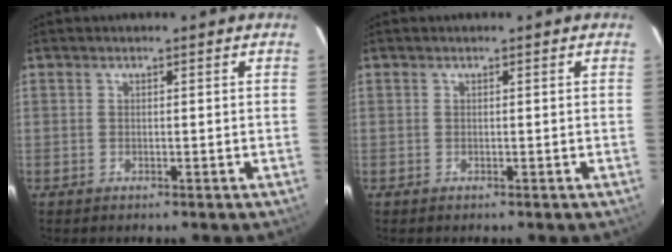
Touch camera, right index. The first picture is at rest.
{"total": 0.0}